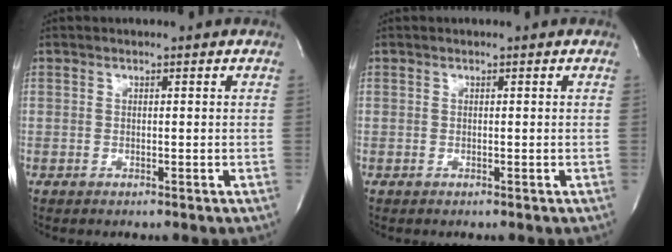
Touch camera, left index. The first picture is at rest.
{"total": 0.0}